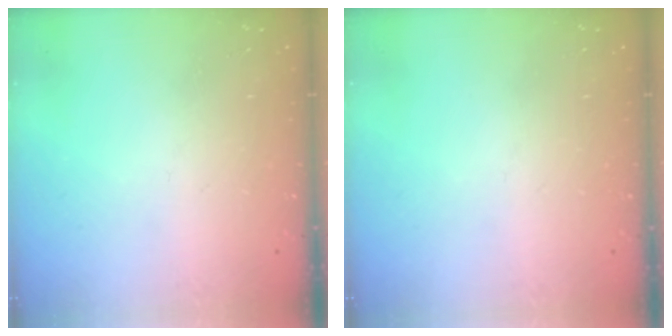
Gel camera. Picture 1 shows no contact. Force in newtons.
{"total": 0.0}